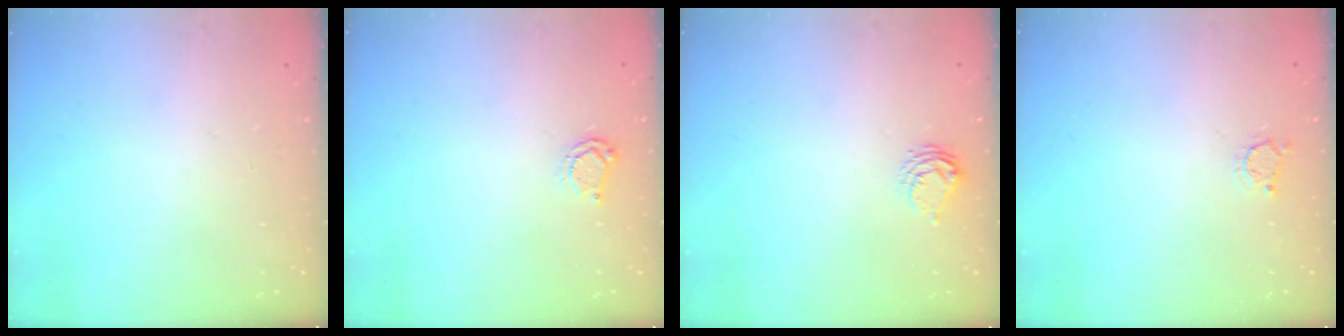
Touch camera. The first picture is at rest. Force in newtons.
{"total": 4.7, "press": 4.6, "slide": 0.6}
{"total": 8.2, "press": 8.1, "slide": 0.4}
{"total": 2.5, "press": 2.5, "slide": 0.3}